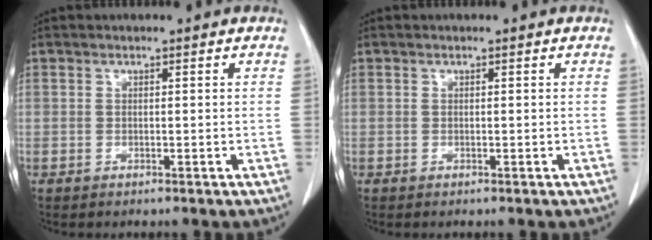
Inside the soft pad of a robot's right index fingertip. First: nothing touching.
{"total": 0.0}